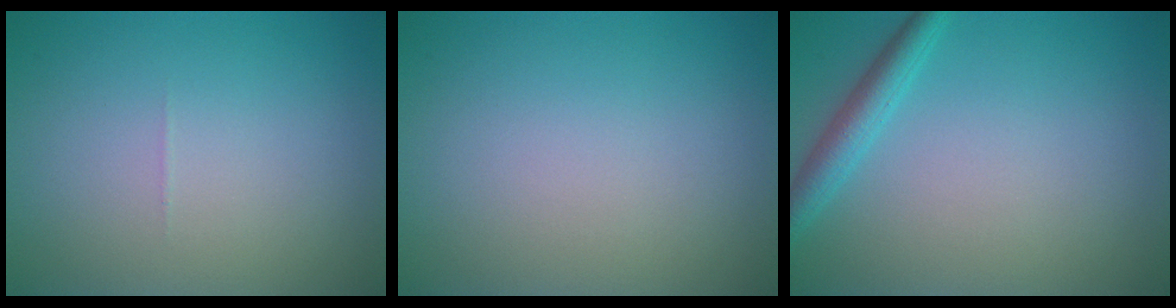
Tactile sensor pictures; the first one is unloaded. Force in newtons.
{"total": 0.0}
{"total": 2.6, "press": 2.6, "slide": 0.2}